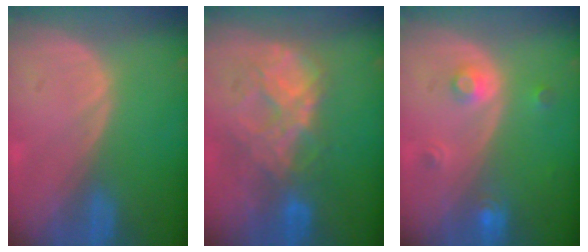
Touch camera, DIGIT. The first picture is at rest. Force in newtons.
{"total": 8.8, "press": 7.6, "slide": 4.4}
{"total": 3.1, "press": 2.8, "slide": 1.2}